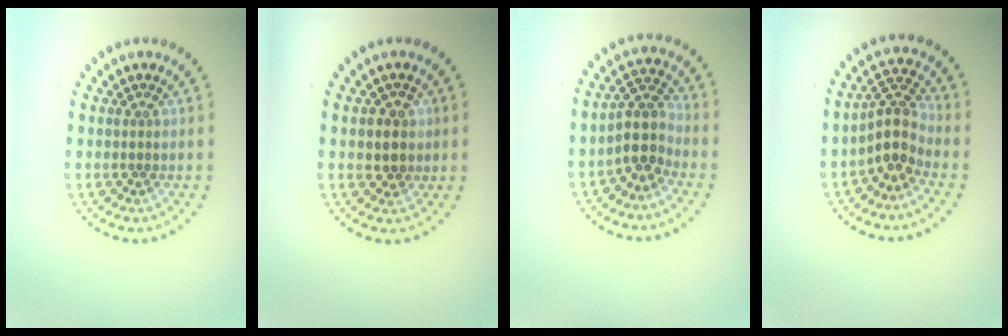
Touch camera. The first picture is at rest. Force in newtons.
{"total": 2.6, "press": 2.5, "slide": 0.8}
{"total": 3.3, "press": 2.7, "slide": 2.0}
{"total": 3.5, "press": 2.7, "slide": 2.3}